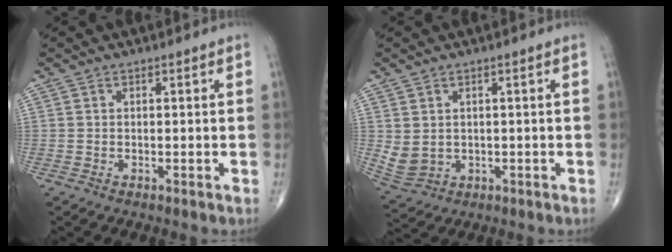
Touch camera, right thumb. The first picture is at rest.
{"total": 4.7, "force": [0.5, 4.0, 2.5], "torque": [-0.045, -0.008, 0.027]}